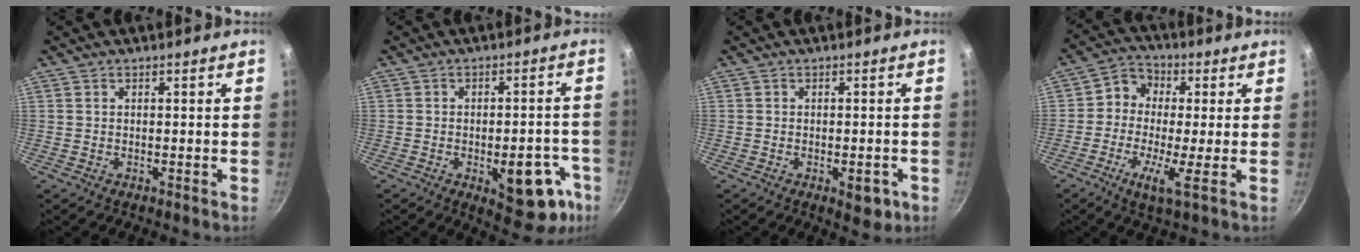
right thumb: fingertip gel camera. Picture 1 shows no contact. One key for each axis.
{"total": 13.6, "fx": -5.1, "fy": 6.6, "fz": 10.7, "tx": -0.079, "ty": 0.023, "tz": -0.058}
{"total": 4.4, "fx": -1.7, "fy": 2.2, "fz": 3.4, "tx": -0.025, "ty": 0.010, "tz": -0.017}
{"total": 8.5, "fx": -0.8, "fy": 4.4, "fz": 7.2, "tx": -0.122, "ty": 0.023, "tz": -0.033}